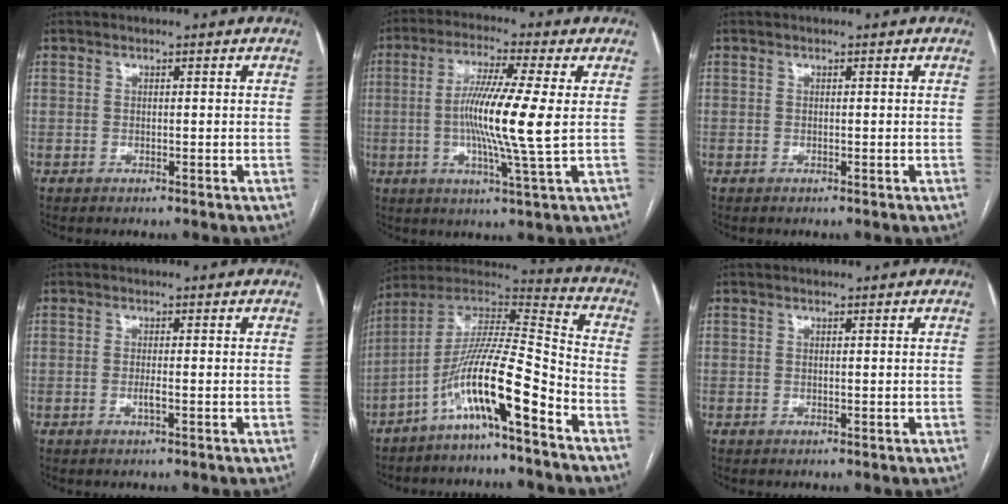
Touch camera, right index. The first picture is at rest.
{"total": 11.6, "force": [0.0, -0.9, 11.6], "torque": [-0.221, -0.011, -0.009]}
{"total": 0.0}
{"total": 1.3, "force": [-0.4, 0.0, 1.2], "torque": [-0.027, -0.003, -0.008]}
{"total": 14.4, "force": [-7.8, 0.5, 12.1], "torque": [-0.230, 0.011, -0.148]}
{"total": 0.0}